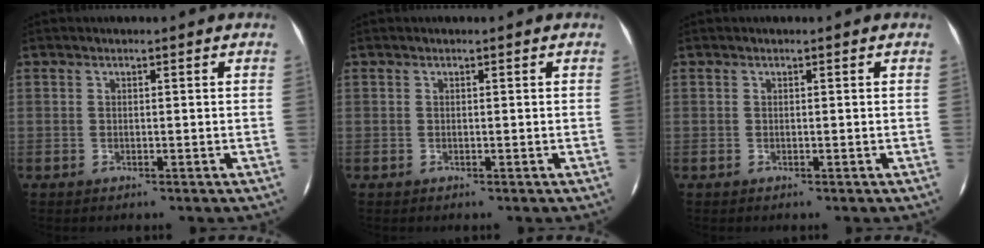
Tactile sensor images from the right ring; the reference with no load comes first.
{"total": 0.0}
{"total": 0.0}